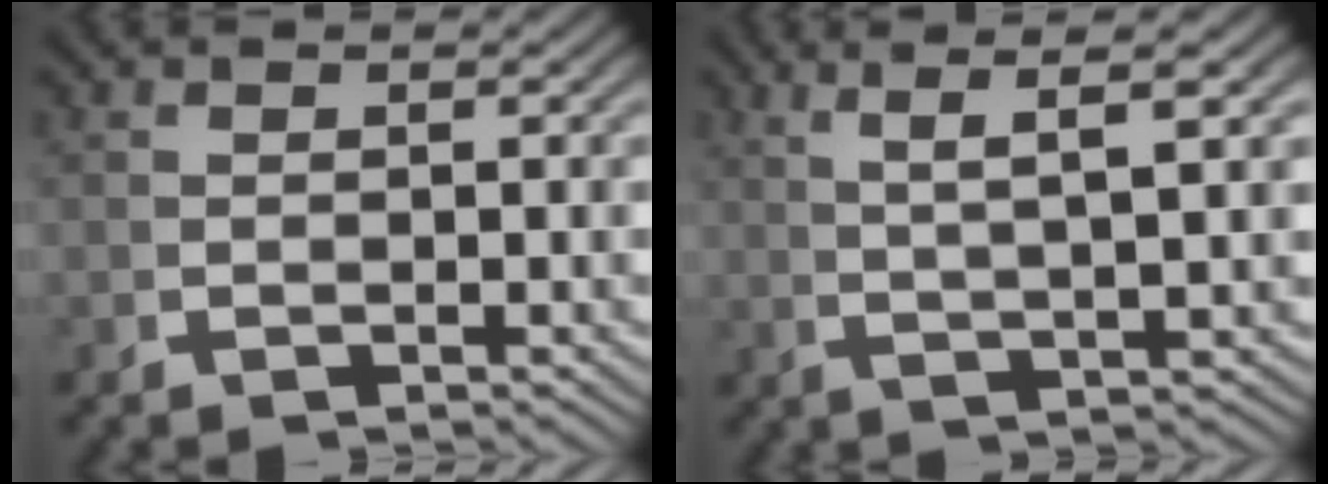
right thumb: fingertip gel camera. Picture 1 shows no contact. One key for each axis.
{"total": 6.6, "fx": 3.8, "fy": 0.9, "fz": 5.4, "tx": -0.069, "ty": 0.027, "tz": 0.058}